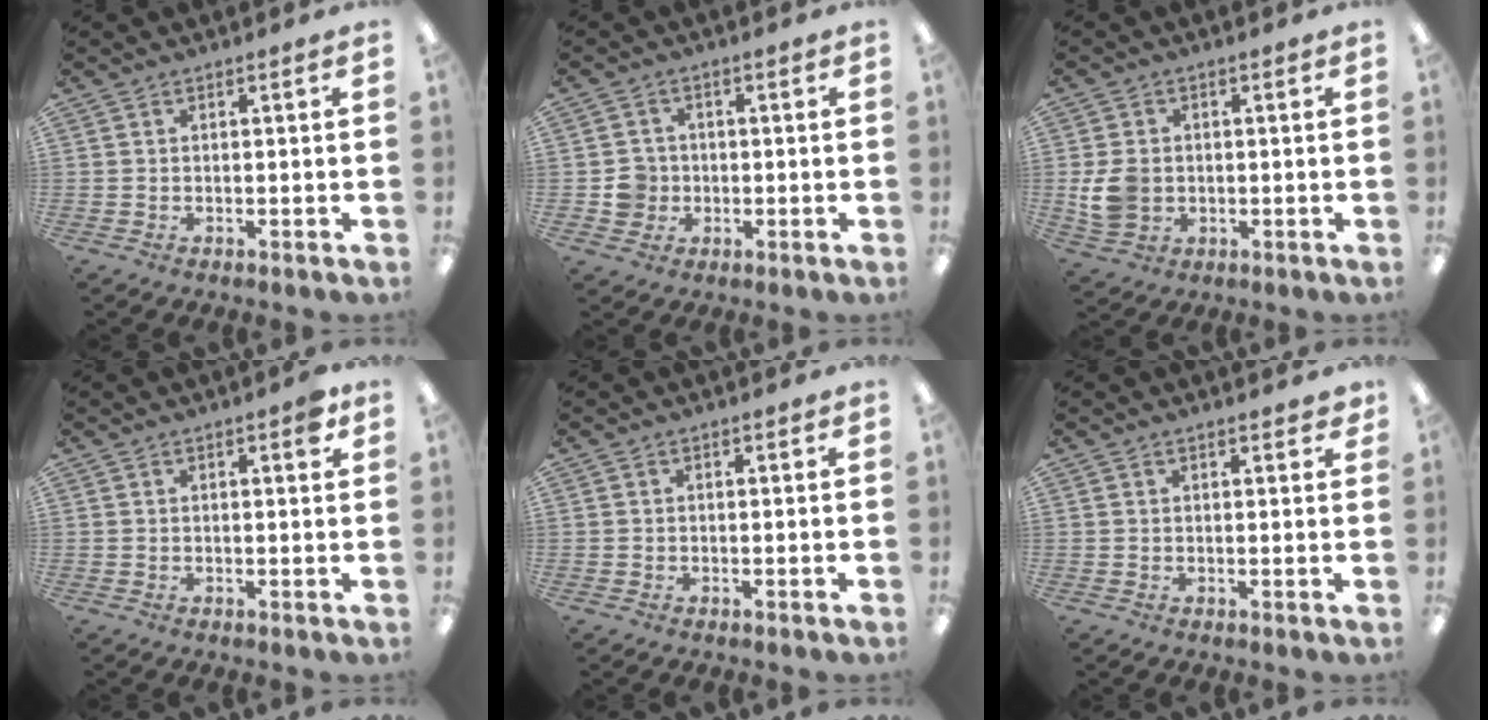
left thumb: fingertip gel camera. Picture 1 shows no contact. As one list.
[{"total": 5.1, "force": [-0.7, 5.0, 1.0], "torque": [-0.008, 0.007, -0.012]}, {"total": 7.5, "force": [-0.3, 6.3, 4.0], "torque": [-0.077, 0.006, -0.003]}, {"total": 2.5, "force": [1.3, 0.7, 2.0], "torque": [-0.027, -0.003, 0.019]}, {"total": 0.0}, {"total": 1.7, "force": [1.4, 0.5, 0.7], "torque": [-0.008, -0.002, 0.024]}]